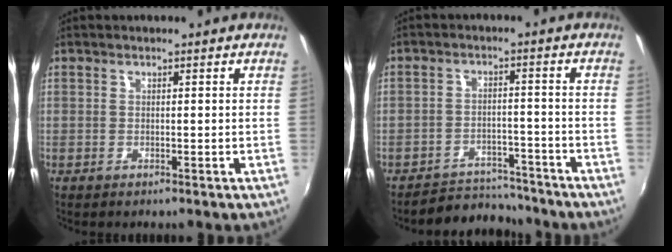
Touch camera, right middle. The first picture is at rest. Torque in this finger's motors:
{"motor_torque": [0.89, -0.67, 0.01, 0.01]}